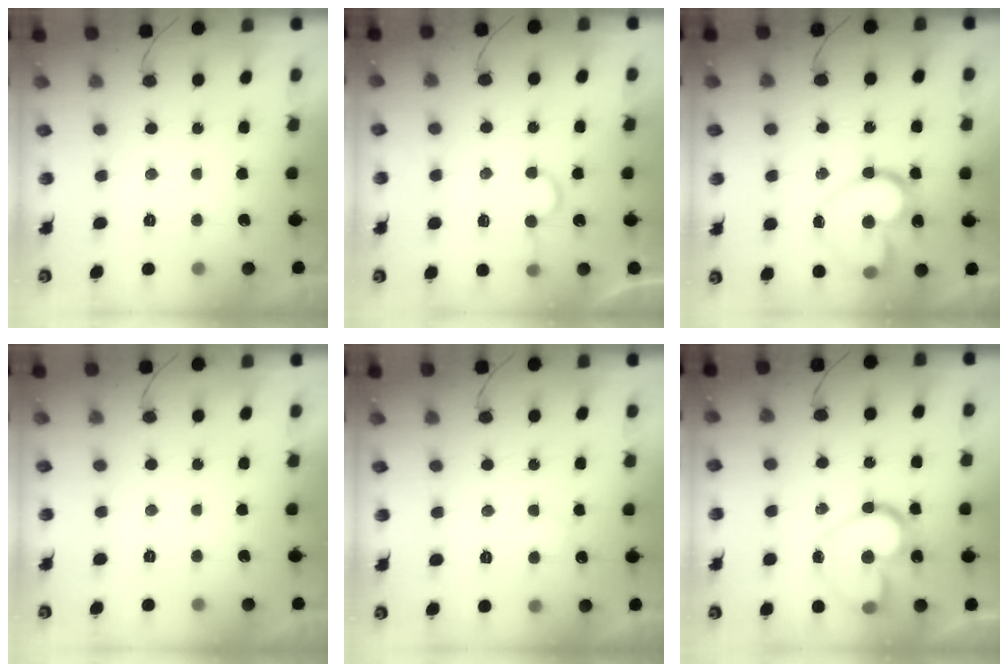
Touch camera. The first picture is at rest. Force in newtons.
{"total": 6.1, "press": 6.1, "slide": 0.6}
{"total": 17.6, "press": 17.5, "slide": 1.5}
{"total": 0.0}
{"total": 4.4, "press": 4.4, "slide": 0.4}
{"total": 16.9, "press": 16.9, "slide": 1.6}